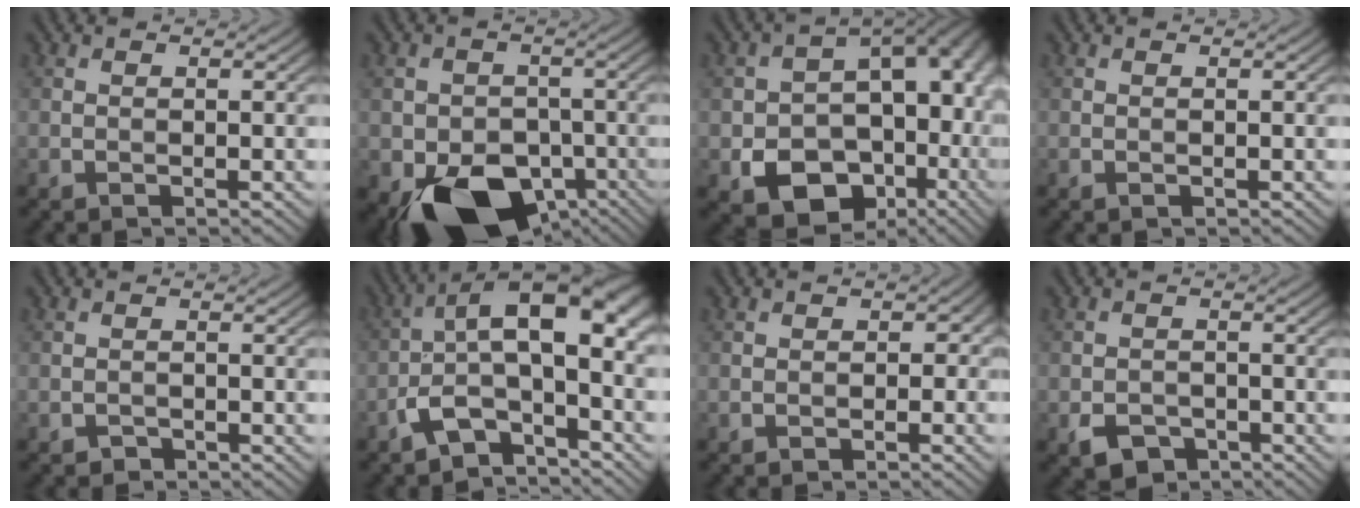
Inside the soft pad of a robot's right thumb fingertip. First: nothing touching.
{"total": 13.4, "force": [-6.7, 9.3, 6.9], "torque": [-0.108, -0.047, -0.101]}
{"total": 18.5, "force": [-4.6, 13.6, 11.7], "torque": [-0.157, -0.048, -0.033]}
{"total": 0.0}
{"total": 0.7, "force": [-0.6, 0.3, 0.1], "torque": [0.000, 0.000, -0.013]}
{"total": 10.8, "force": [-2.8, 4.5, 9.4], "torque": [-0.169, 0.013, -0.063]}
{"total": 1.4, "force": [-0.3, 1.3, 0.5], "torque": [-0.003, -0.007, -0.006]}
{"total": 3.2, "force": [-1.9, 2.1, 1.4], "torque": [-0.025, -0.008, -0.039]}